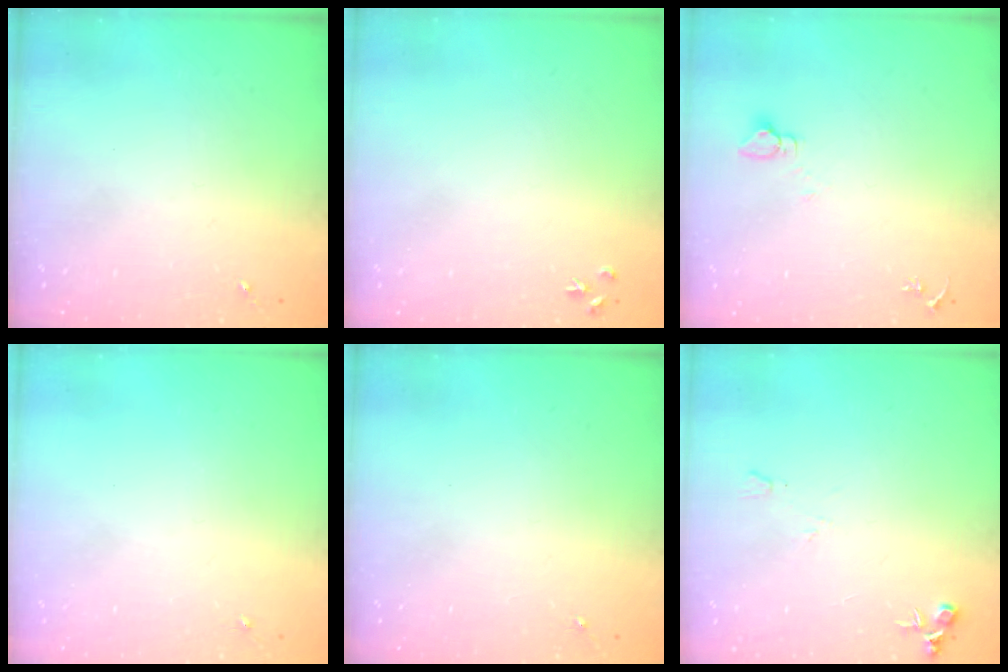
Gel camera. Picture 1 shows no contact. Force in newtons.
{"total": 3.6, "press": 3.5, "slide": 0.5}
{"total": 2.7, "press": 2.7, "slide": 0.1}
{"total": 0.0}
{"total": 0.0}
{"total": 6.9, "press": 6.9, "slide": 0.7}